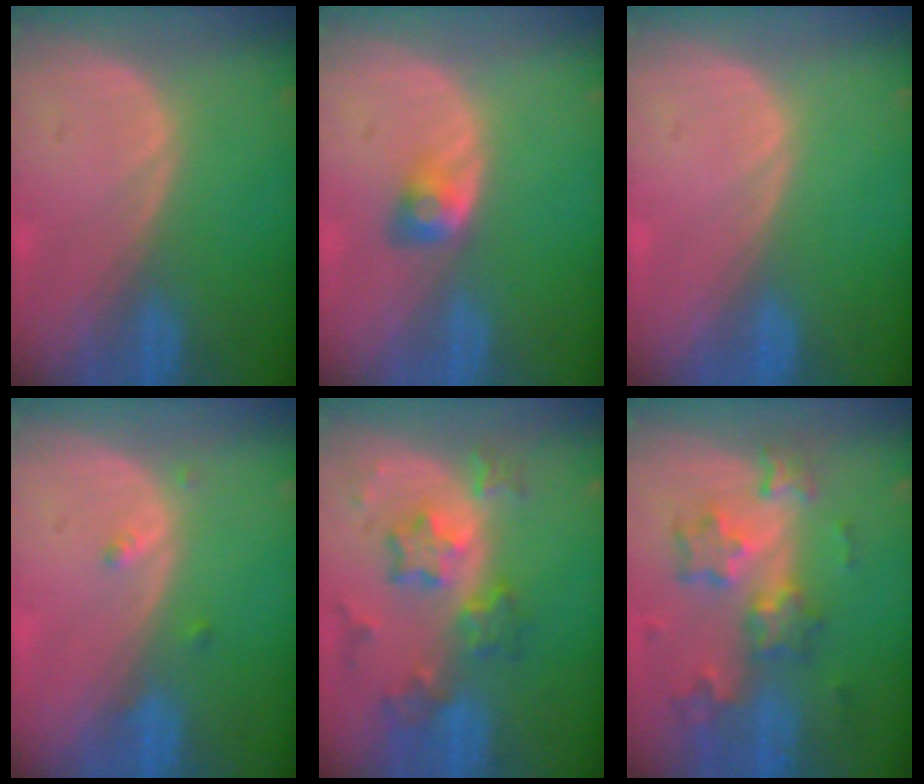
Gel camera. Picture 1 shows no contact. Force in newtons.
{"total": 2.9, "press": 2.5, "slide": 1.4}
{"total": 0.0}
{"total": 1.6, "press": 1.3, "slide": 0.8}
{"total": 8.6, "press": 7.6, "slide": 4.1}
{"total": 8.6, "press": 7.6, "slide": 4.0}